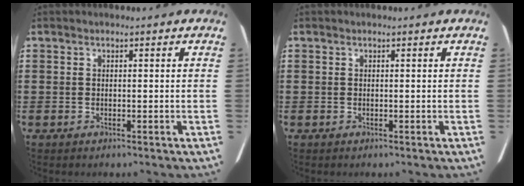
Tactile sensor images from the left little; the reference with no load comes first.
{"total": 0.0}